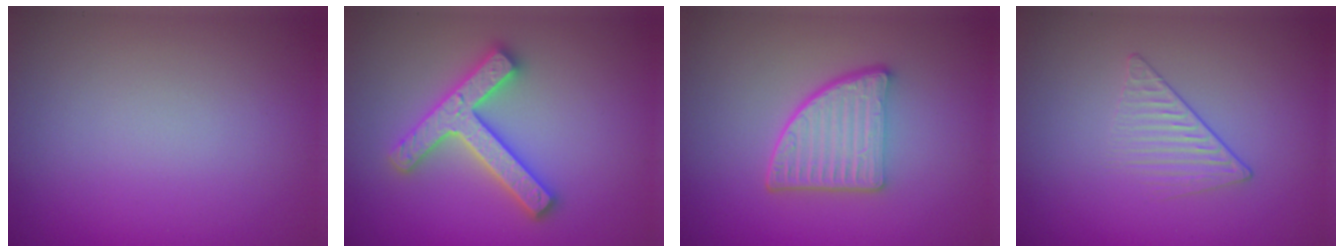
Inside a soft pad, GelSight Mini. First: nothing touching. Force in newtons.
{"total": 4.7, "press": 4.6, "slide": 0.8}
{"total": 5.0, "press": 3.7, "slide": 3.4}
{"total": 1.6, "press": 1.0, "slide": 1.2}